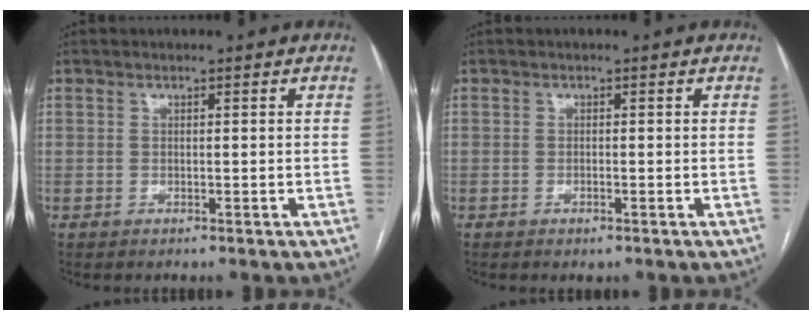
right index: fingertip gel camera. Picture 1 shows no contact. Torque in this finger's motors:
{"motor_torque": [0.38, -0.02, 0.06, 0.01]}